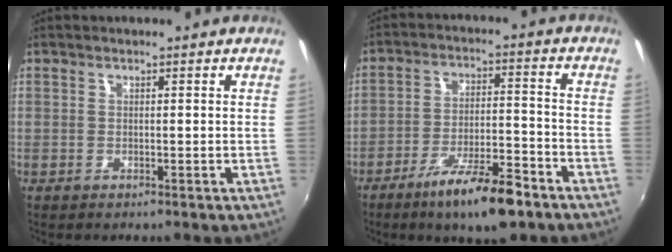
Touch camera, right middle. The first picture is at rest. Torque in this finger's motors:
{"motor_torque": [1.39, -0.75, 0.89, 0.21]}